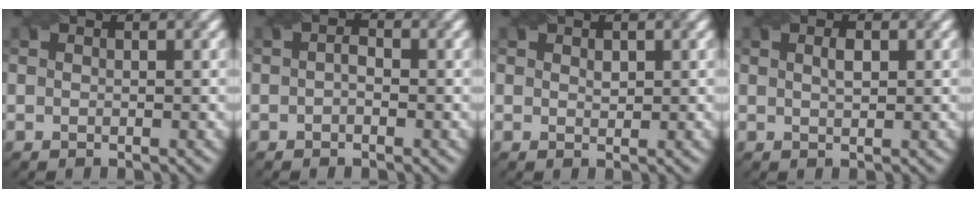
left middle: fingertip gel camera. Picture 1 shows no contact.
{"total": 1.2, "force": [-0.2, 0.7, 0.9], "torque": [-0.016, 0.002, -0.007]}
{"total": 1.0, "force": [0.5, 0.6, 0.6], "torque": [-0.010, -0.002, 0.012]}
{"total": 1.3, "force": [0.5, 0.5, 1.1], "torque": [-0.021, 0.002, 0.009]}